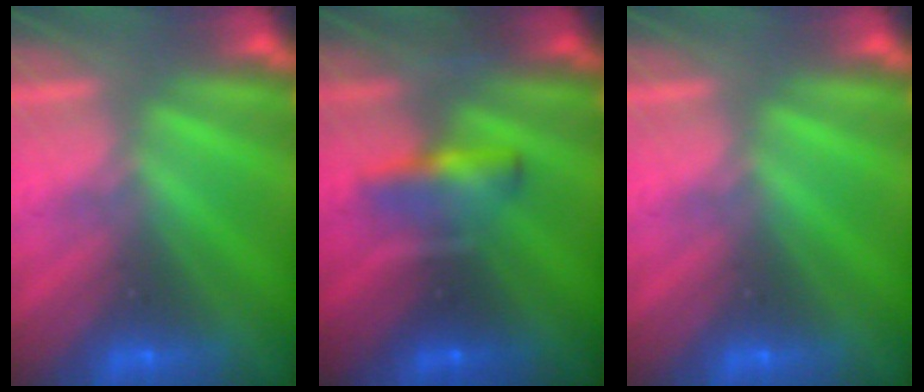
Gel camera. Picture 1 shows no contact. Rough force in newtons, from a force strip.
{"total": 9.6}
{"total": 0.0}